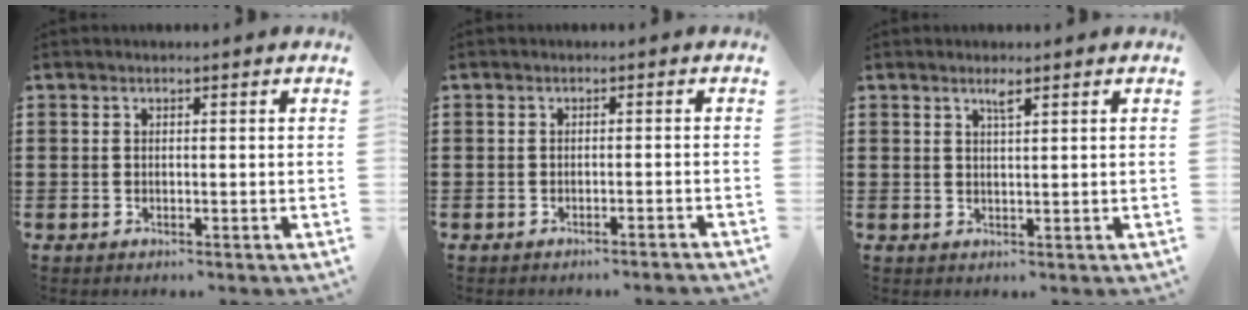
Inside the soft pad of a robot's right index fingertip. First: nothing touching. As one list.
[{"total": 1.2, "force": [-1.0, -0.2, 0.5], "torque": [-0.009, -0.001, -0.020]}, {"total": 1.6, "force": [1.1, 0.1, 1.2], "torque": [-0.025, 0.000, 0.020]}]